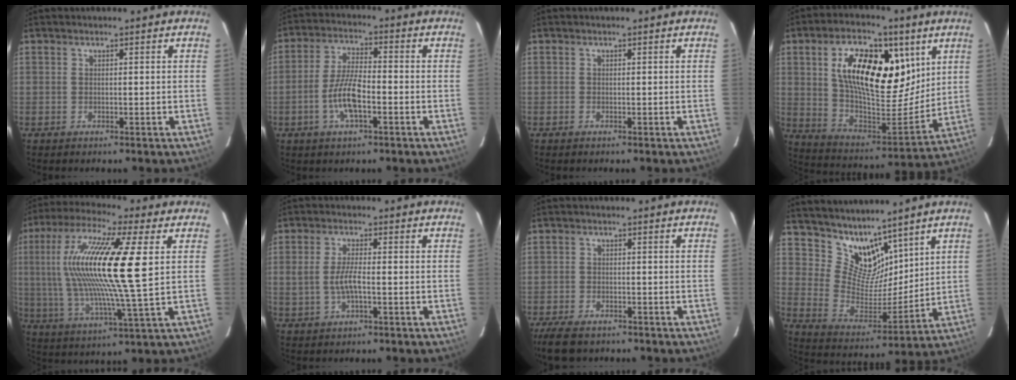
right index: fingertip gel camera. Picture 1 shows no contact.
{"total": 8.0, "force": [-3.0, 2.4, 7.0], "torque": [-0.146, 0.003, -0.057]}
{"total": 0.0}
{"total": 22.4, "force": [8.3, 11.1, 17.5], "torque": [-0.306, 0.011, 0.147]}
{"total": 20.7, "force": [4.3, 2.6, 20.1], "torque": [-0.373, 0.011, 0.075]}
{"total": 4.4, "force": [-0.9, 1.1, 4.1], "torque": [-0.081, -0.001, -0.014]}
{"total": 7.0, "force": [-5.4, 3.2, 3.1], "torque": [-0.086, -0.010, -0.097]}
{"total": 11.2, "force": [9.1, 5.7, 3.3], "torque": [-0.059, -0.008, 0.184]}